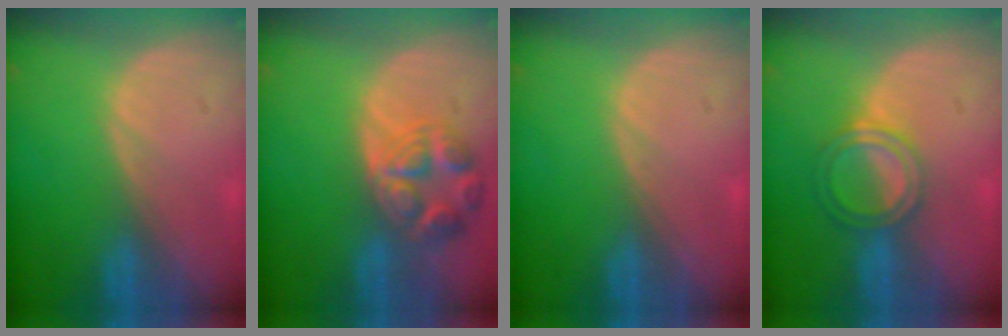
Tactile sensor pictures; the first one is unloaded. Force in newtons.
{"total": 7.8, "press": 7.0, "slide": 3.5}
{"total": 0.0}
{"total": 5.1, "press": 4.6, "slide": 2.1}